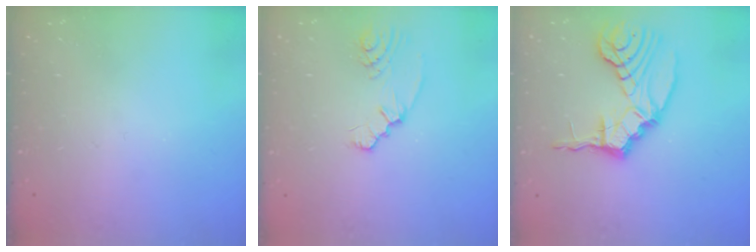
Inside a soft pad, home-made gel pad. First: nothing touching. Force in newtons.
{"total": 2.3, "press": 2.3, "slide": 0.5}
{"total": 12.4, "press": 12.3, "slide": 1.2}